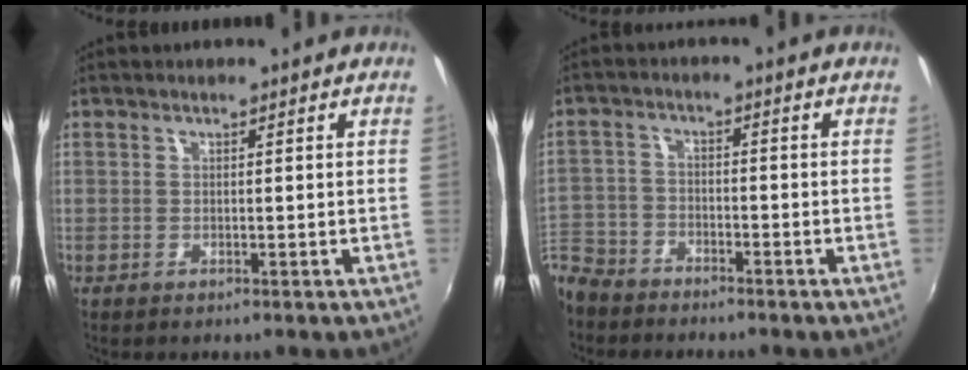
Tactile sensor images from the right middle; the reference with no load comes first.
{"total": 10.8, "force": [-7.0, 7.7, 3.0], "torque": [-0.102, 0.010, -0.129]}